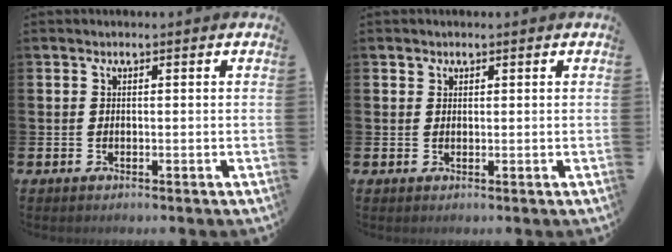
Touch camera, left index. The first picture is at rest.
{"total": 1.1, "force": [0.8, 0.7, 0.0], "torque": [0.008, 0.000, 0.014]}